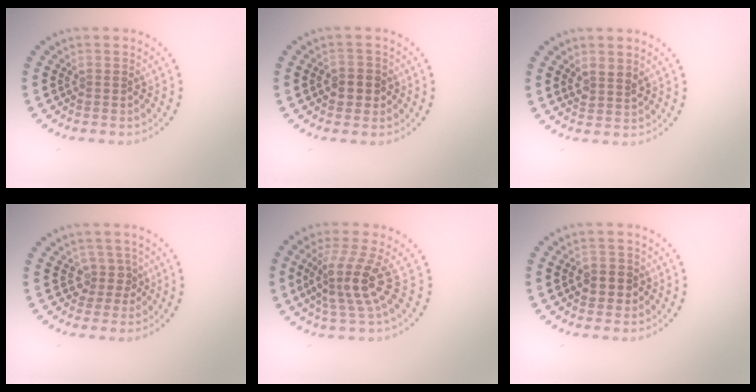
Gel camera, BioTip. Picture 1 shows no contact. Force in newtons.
{"total": 2.3, "press": 2.1, "slide": 0.8}
{"total": 1.6, "press": 1.3, "slide": 0.9}
{"total": 1.9, "press": 1.4, "slide": 1.3}
{"total": 4.3, "press": 3.2, "slide": 2.8}
{"total": 2.3, "press": 2.1, "slide": 0.8}